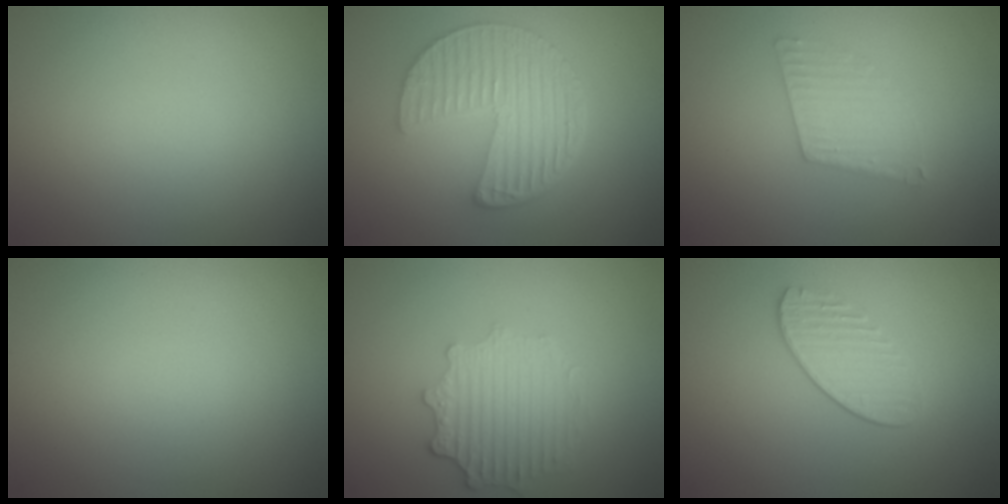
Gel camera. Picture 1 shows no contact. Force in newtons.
{"total": 6.4, "press": 4.7, "slide": 4.4}
{"total": 2.5, "press": 2.5, "slide": 0.2}
{"total": 0.0}
{"total": 3.5, "press": 2.8, "slide": 2.0}
{"total": 1.9, "press": 1.5, "slide": 1.2}